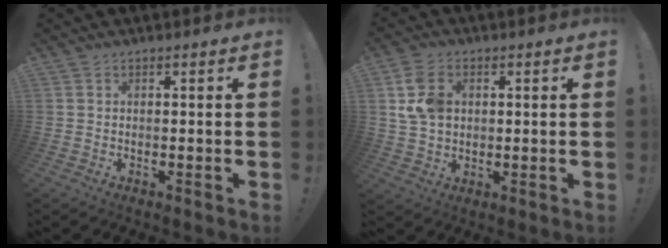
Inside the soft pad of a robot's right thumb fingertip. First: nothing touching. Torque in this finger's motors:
{"motor_torque": [0.25, 0.25, 0.66, -0.01, 0.09]}